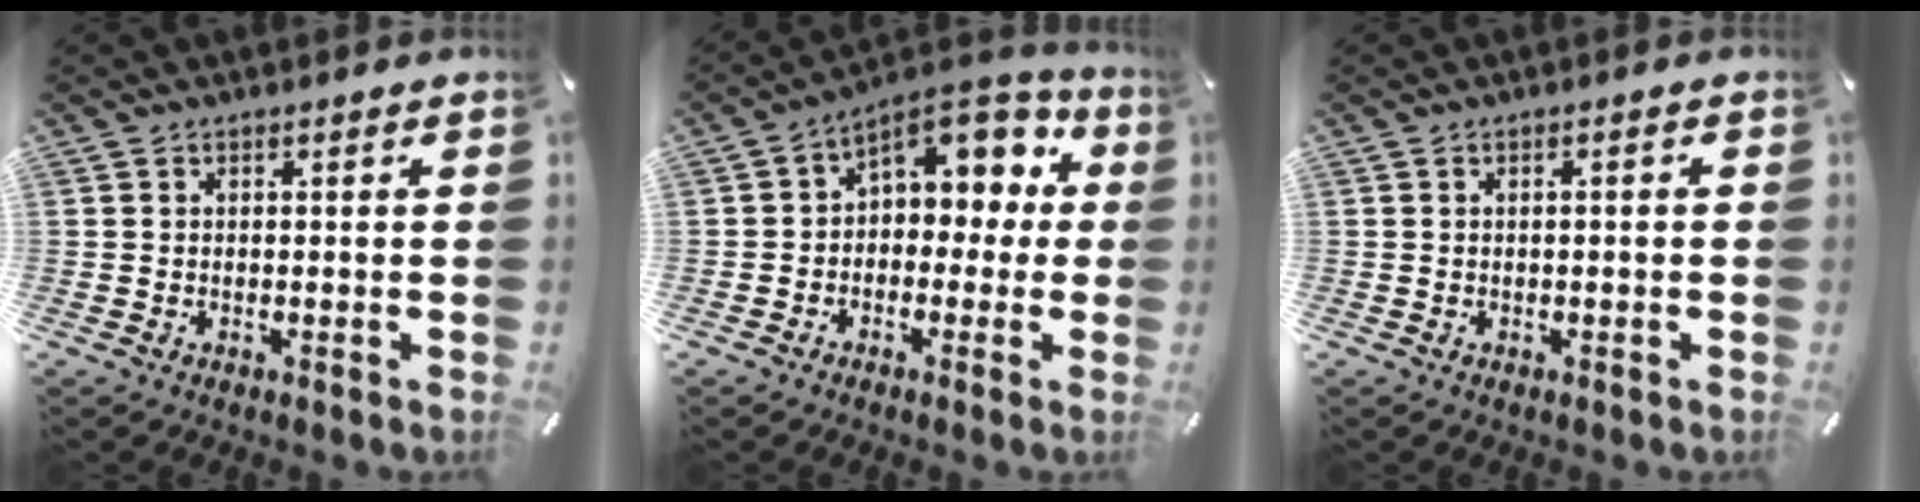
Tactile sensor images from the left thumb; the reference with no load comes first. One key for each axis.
{"total": 8.6, "fx": 3.3, "fy": 6.0, "fz": 5.1, "tx": -0.069, "ty": -0.023, "tz": 0.057}
{"total": 1.1, "fx": -0.2, "fy": 0.2, "fz": 1.0, "tx": -0.018, "ty": -0.001, "tz": -0.003}